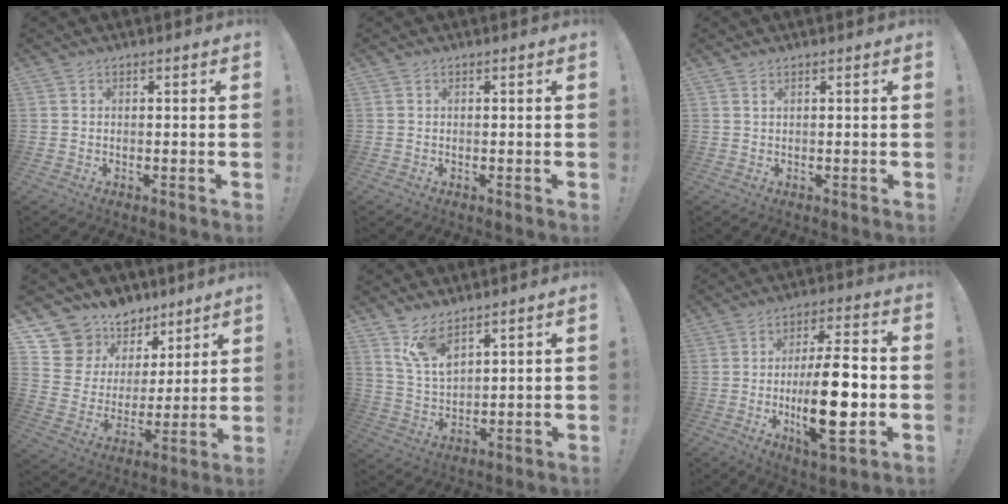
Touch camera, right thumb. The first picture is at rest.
{"total": 0.0}
{"total": 1.0, "force": [0.6, 0.4, 0.7], "torque": [-0.012, 0.000, 0.010]}
{"total": 12.4, "force": [9.8, 7.6, 1.2], "torque": [-0.040, -0.083, 0.192]}
{"total": 8.8, "force": [6.7, 3.7, 4.5], "torque": [-0.096, -0.033, 0.129]}
{"total": 18.1, "force": [-3.1, 5.3, 17.0], "torque": [-0.291, -0.002, -0.053]}